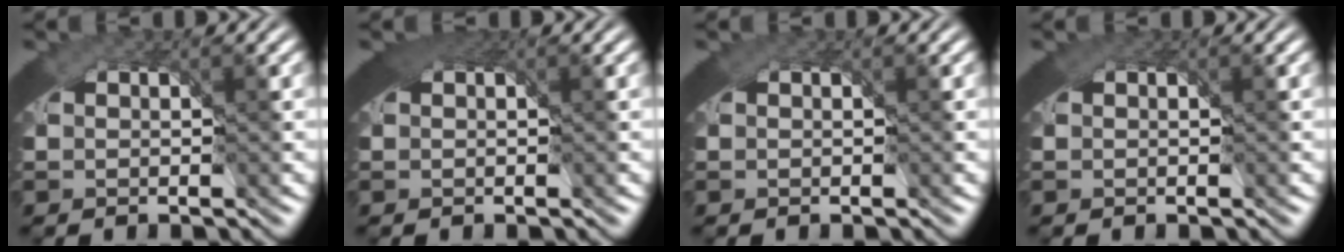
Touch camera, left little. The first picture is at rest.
{"total": 2.4, "force": [1.1, 1.2, 1.8], "torque": [-0.031, -0.007, 0.019]}
{"total": 0.0}
{"total": 0.6, "force": [0.2, 0.5, 0.3], "torque": [-0.004, -0.001, 0.003]}